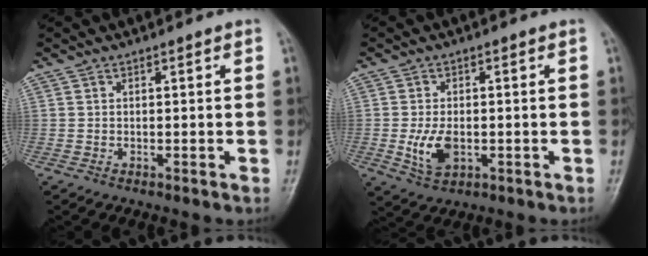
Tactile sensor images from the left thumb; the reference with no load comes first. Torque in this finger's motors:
{"motor_torque": [0.21, 0.30, 0.86, -0.02, 0.08]}